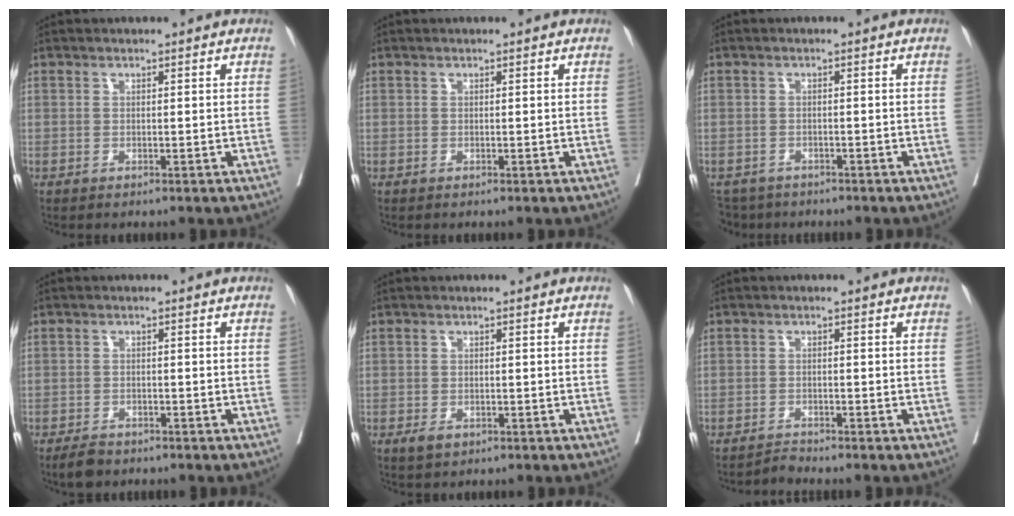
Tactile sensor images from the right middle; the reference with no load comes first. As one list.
[{"total": 0.0}, {"total": 3.9, "force": [-3.4, 1.8, -0.2], "torque": [0.008, -0.005, -0.059]}, {"total": 3.0, "force": [-2.5, 1.3, 1.2], "torque": [-0.024, -0.002, -0.041]}, {"total": 1.9, "force": [-1.0, 1.1, 1.2], "torque": [-0.022, -0.001, -0.011]}, {"total": 1.4, "force": [-1.3, -0.3, -0.4], "torque": [0.012, -0.009, -0.023]}]